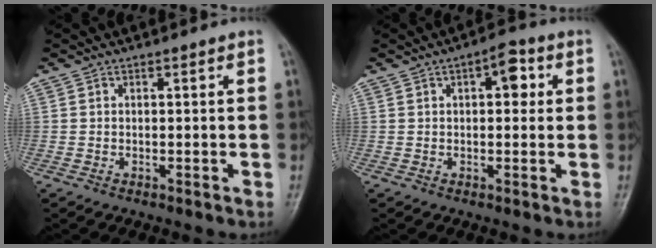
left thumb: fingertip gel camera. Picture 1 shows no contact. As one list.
[{"total": 5.0, "force": [1.3, 2.5, 4.1], "torque": [-0.039, 0.005, 0.009]}]